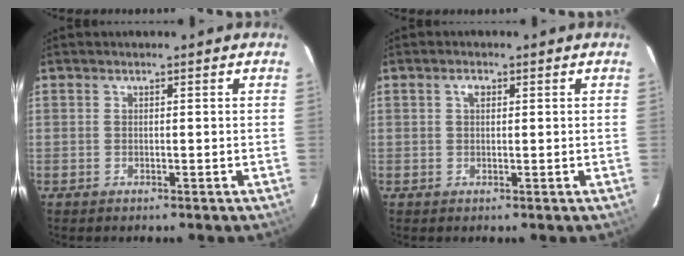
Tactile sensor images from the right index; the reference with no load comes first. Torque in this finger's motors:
{"motor_torque": [0.20, -0.01, 0.13, 0.03]}